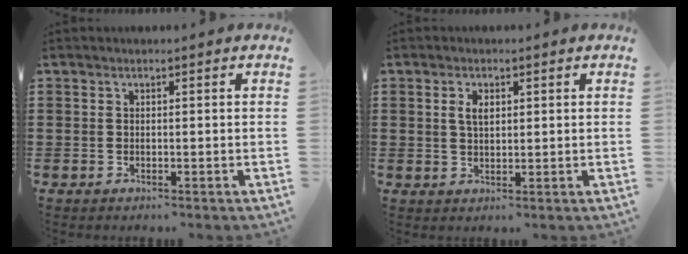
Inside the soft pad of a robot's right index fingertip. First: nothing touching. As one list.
[{"total": 2.6, "force": [0.8, 1.2, 2.1], "torque": [-0.044, 0.007, 0.013]}]